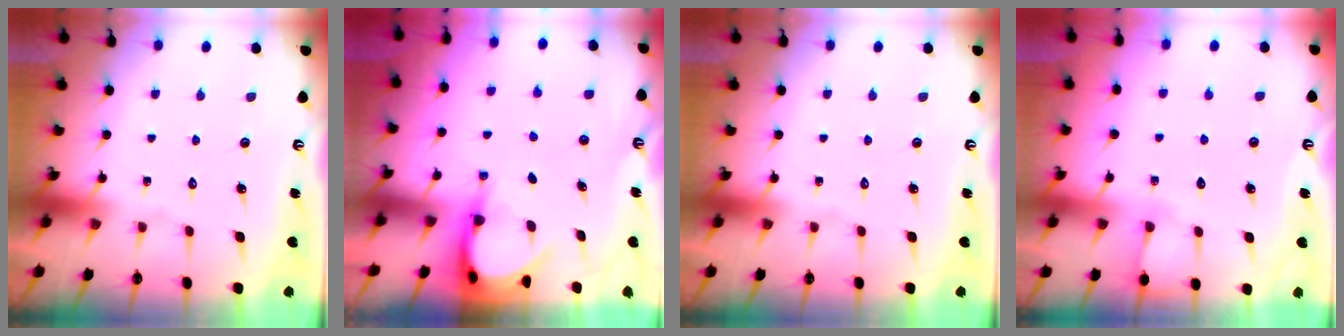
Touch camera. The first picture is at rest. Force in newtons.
{"total": 3.9, "press": 3.9, "slide": 0.4}
{"total": 0.0}
{"total": 5.1, "press": 5.1, "slide": 0.7}